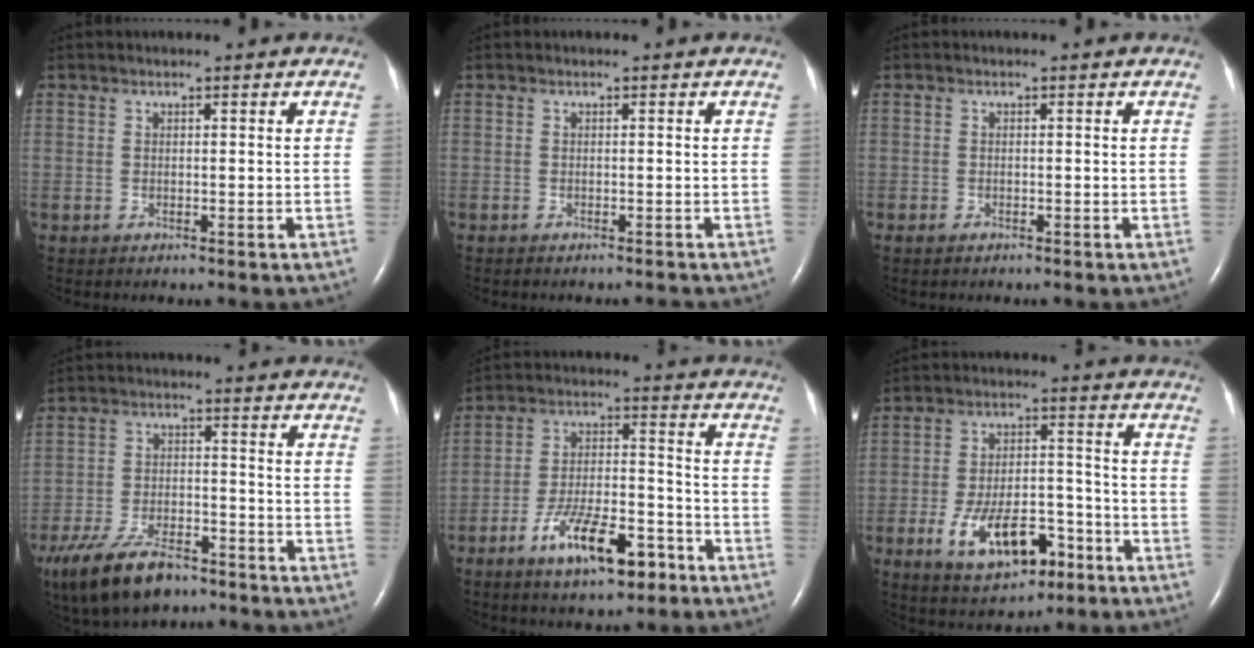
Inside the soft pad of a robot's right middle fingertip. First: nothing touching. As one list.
[{"total": 0.6, "force": [-0.6, -0.1, 0.0], "torque": [-0.004, -0.003, -0.008]}, {"total": 0.8, "force": [-0.6, 0.4, 0.4], "torque": [-0.010, -0.001, -0.008]}, {"total": 13.0, "force": [-9.5, 5.0, 7.4], "torque": [-0.149, -0.015, -0.166]}, {"total": 12.0, "force": [-7.0, 3.8, 8.9], "torque": [-0.157, 0.007, -0.116]}, {"total": 11.7, "force": [-5.6, 5.4, 8.7], "torque": [-0.156, 0.007, -0.084]}]